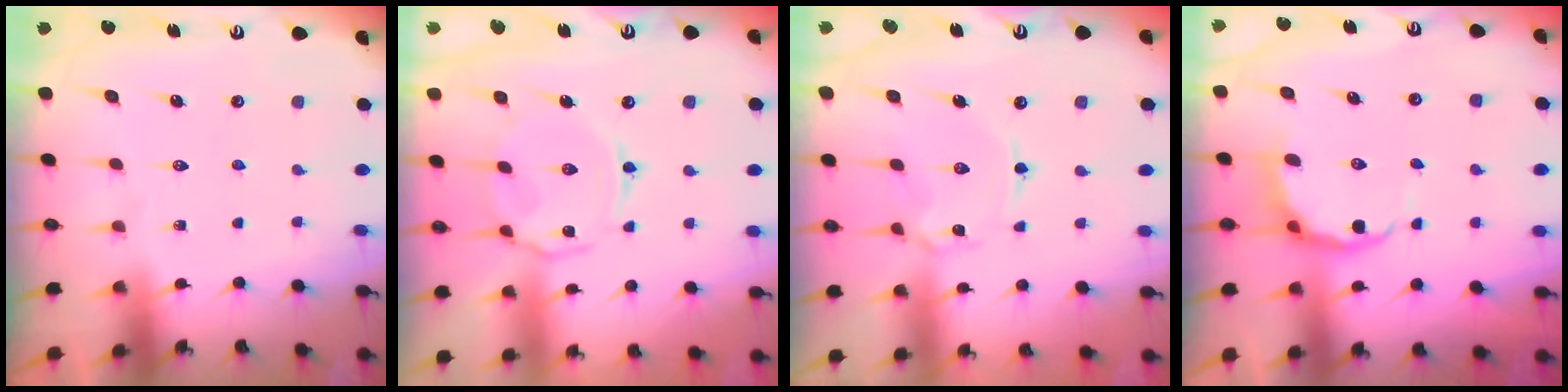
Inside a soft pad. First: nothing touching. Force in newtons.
{"total": 6.1, "press": 6.1, "slide": 0.4}
{"total": 2.6, "press": 2.5, "slide": 0.3}
{"total": 6.8, "press": 6.3, "slide": 2.6}